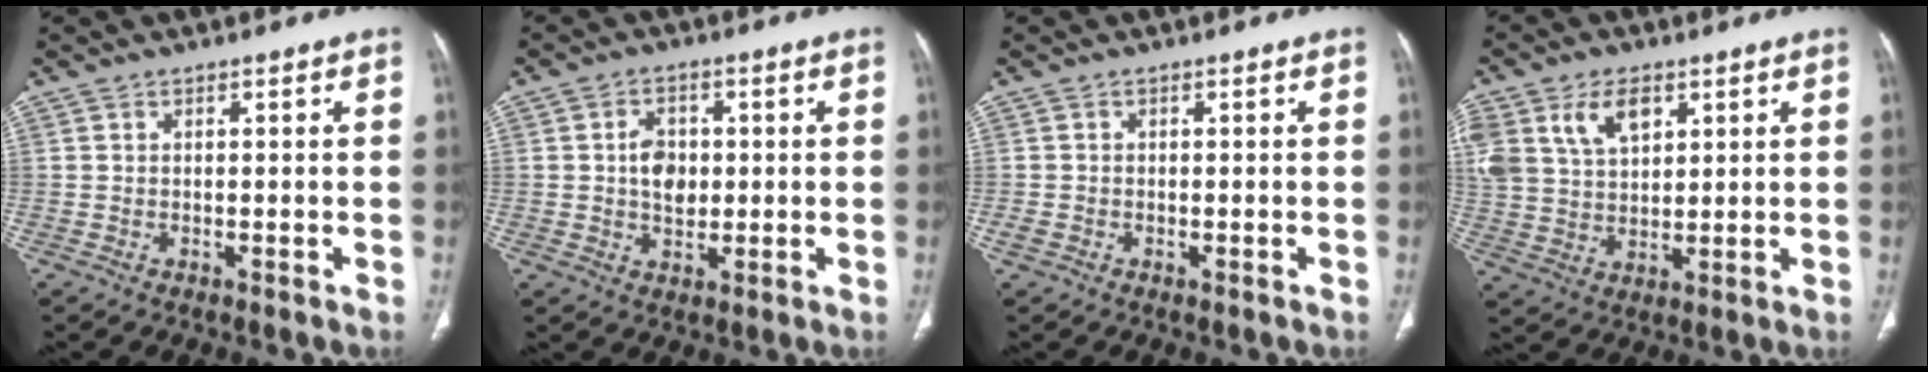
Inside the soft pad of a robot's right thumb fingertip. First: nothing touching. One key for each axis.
{"total": 5.8, "fx": 0.5, "fy": 4.2, "fz": 4.0, "tx": -0.048, "ty": -0.001, "tz": 0.008}
{"total": 1.2, "fx": -0.4, "fy": 0.9, "fz": 0.6, "tx": -0.015, "ty": 0.003, "tz": -0.008}
{"total": 12.9, "fx": 5.8, "fy": 8.4, "fz": 8.0, "tx": -0.157, "ty": -0.009, "tz": 0.119}